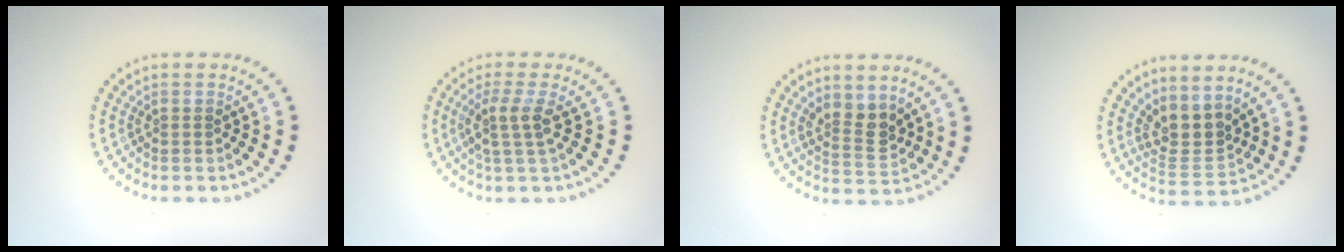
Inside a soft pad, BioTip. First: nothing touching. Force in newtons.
{"total": 2.6, "press": 1.9, "slide": 1.7}
{"total": 2.8, "press": 2.5, "slide": 1.3}
{"total": 3.2, "press": 2.4, "slide": 2.0}